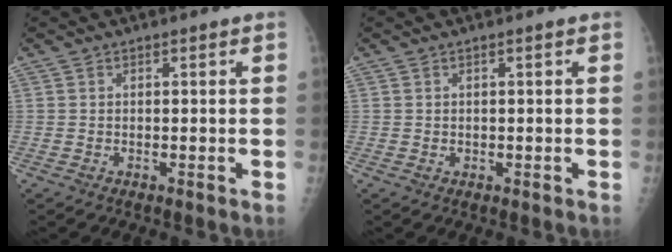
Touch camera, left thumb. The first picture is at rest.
{"total": 0.0}